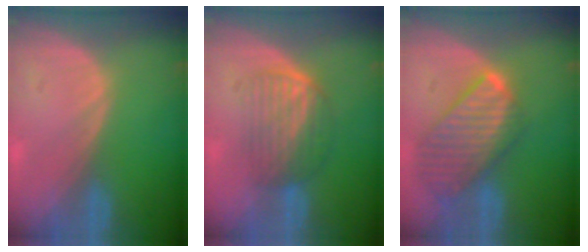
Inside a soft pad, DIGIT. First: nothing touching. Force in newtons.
{"total": 5.8, "press": 5.5, "slide": 2.0}
{"total": 9.7, "press": 8.3, "slide": 5.0}